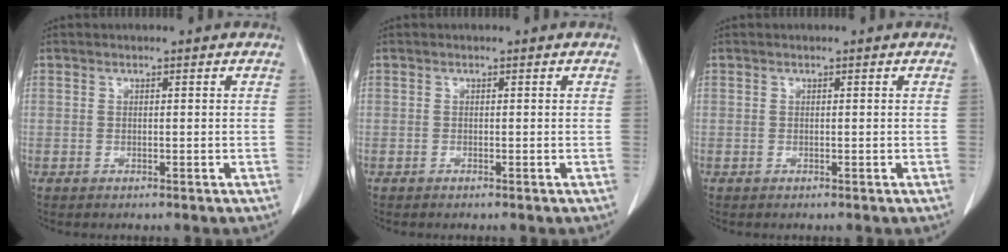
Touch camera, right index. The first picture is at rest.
{"total": 0.0}
{"total": 0.0}